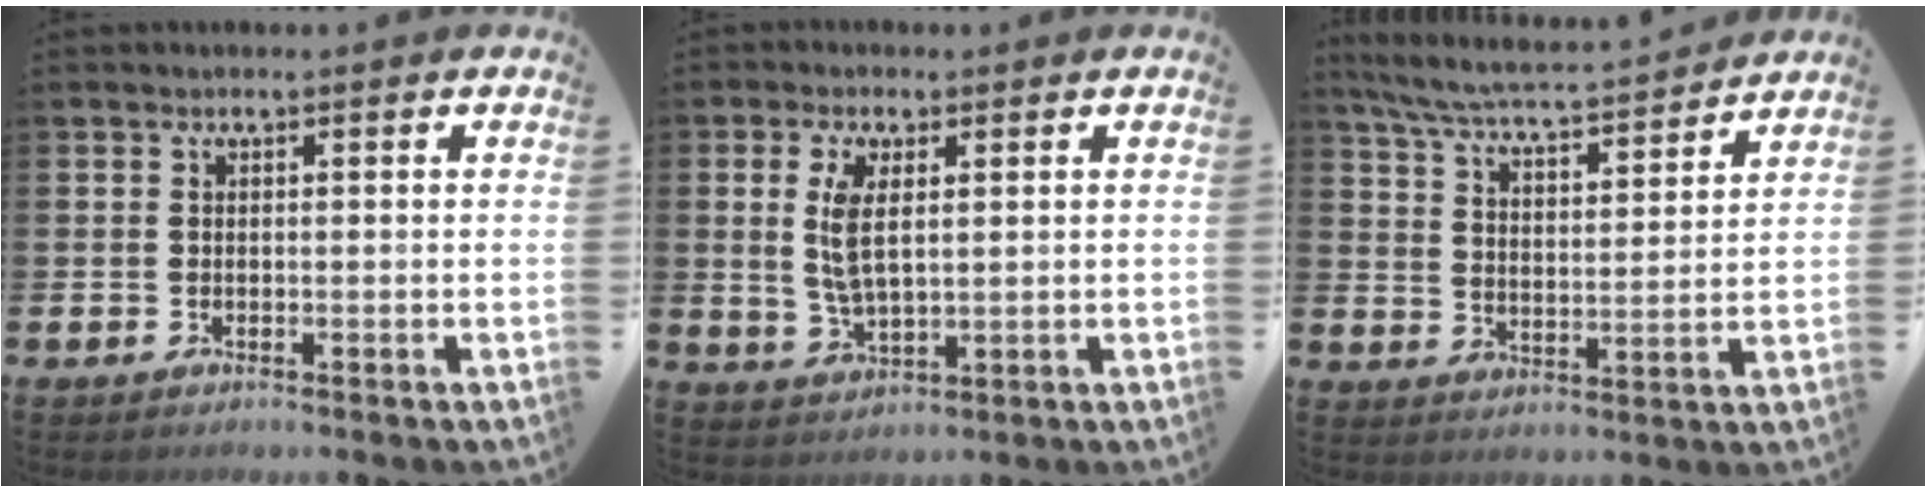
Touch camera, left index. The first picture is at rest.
{"total": 5.5, "force": [1.6, 2.4, 4.7], "torque": [-0.091, 0.003, 0.025]}
{"total": 6.1, "force": [5.7, 0.2, 2.0], "torque": [-0.068, -0.047, 0.096]}